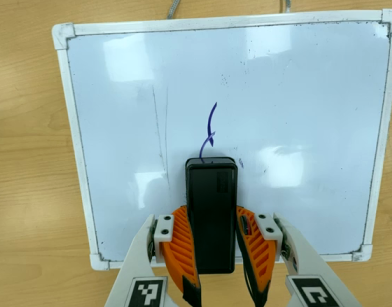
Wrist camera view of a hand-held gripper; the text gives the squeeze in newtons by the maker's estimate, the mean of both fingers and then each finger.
{"total": 7.7, "left": 6.0, "right": 9.4}